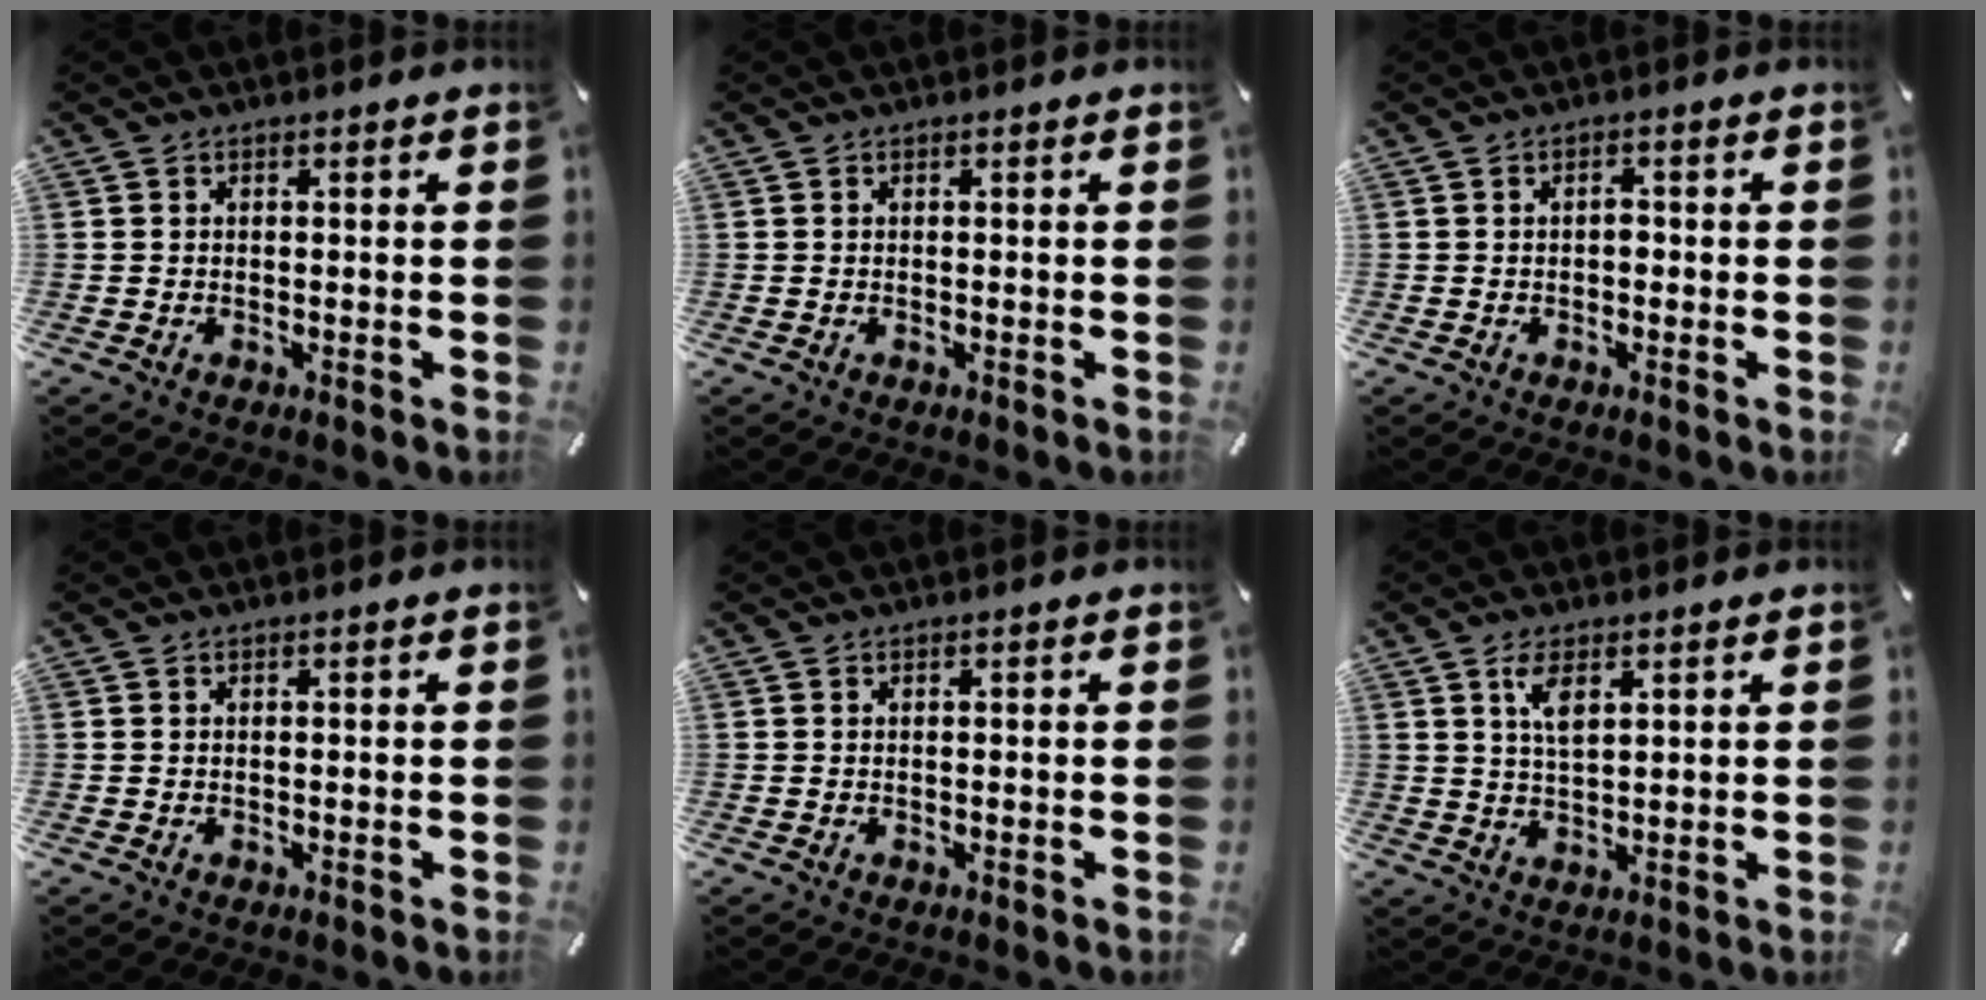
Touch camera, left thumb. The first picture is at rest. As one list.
[{"total": 0.0}, {"total": 1.6, "force": [-0.3, 1.0, 1.2], "torque": [-0.024, 0.005, -0.008]}, {"total": 0.0}, {"total": 0.0}, {"total": 5.1, "force": [2.5, 2.2, 3.8], "torque": [-0.066, -0.003, 0.040]}]